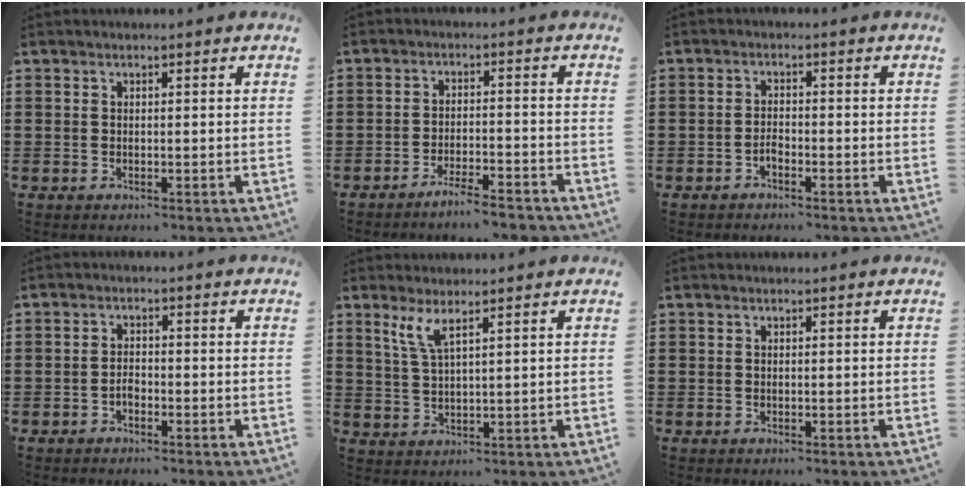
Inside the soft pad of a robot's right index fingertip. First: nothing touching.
{"total": 3.9, "force": [-3.6, 0.0, 1.4], "torque": [-0.024, 0.002, -0.070]}
{"total": 1.5, "force": [-1.0, 0.5, 1.0], "torque": [-0.022, -0.003, -0.019]}
{"total": 1.5, "force": [-0.9, 0.8, 0.9], "torque": [-0.021, -0.003, -0.017]}
{"total": 3.7, "force": [2.4, 0.5, 2.7], "torque": [-0.060, 0.002, 0.043]}
{"total": 0.0}